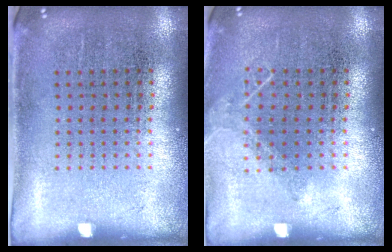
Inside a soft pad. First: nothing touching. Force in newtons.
{"total": 0.8, "press": 0.8, "slide": 0.2}